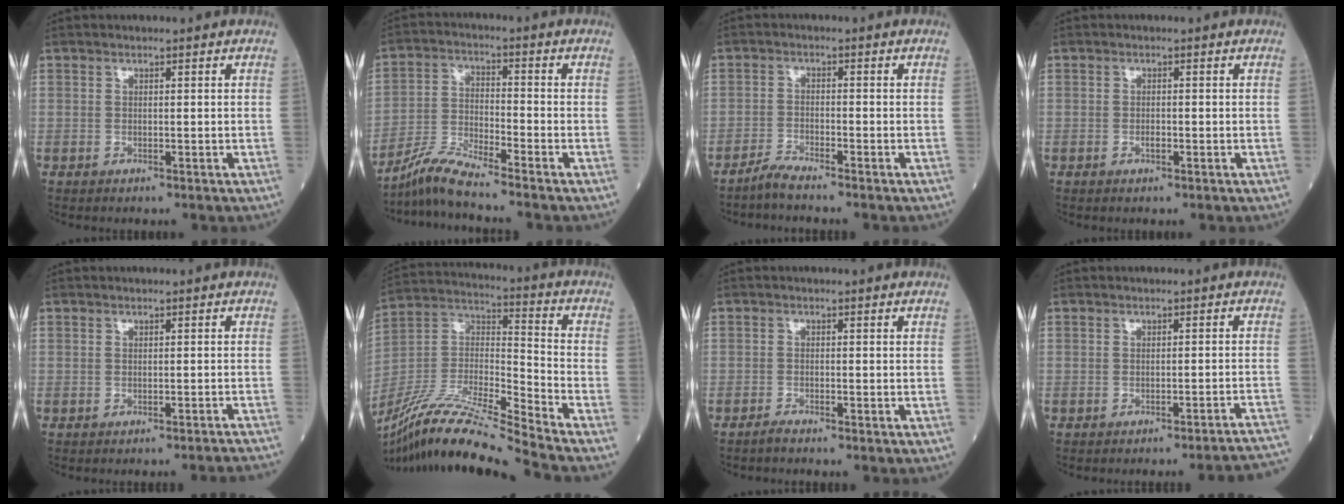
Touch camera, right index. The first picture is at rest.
{"total": 6.5, "force": [-6.0, -1.2, 2.1], "torque": [-0.050, -0.019, -0.120]}
{"total": 2.7, "force": [-2.6, -0.5, 0.7], "torque": [-0.021, -0.011, -0.056]}
{"total": 0.9, "force": [-0.4, 0.3, 0.8], "torque": [-0.014, 0.001, -0.005]}
{"total": 4.2, "force": [-4.1, -0.5, 0.9], "torque": [-0.007, -0.014, -0.042]}
{"total": 20.4, "force": [-18.0, -1.6, 9.3], "torque": [-0.206, -0.007, -0.334]}
{"total": 1.2, "force": [-1.2, -0.2, 0.3], "torque": [-0.011, -0.003, -0.024]}
{"total": 11.1, "force": [-10.8, -1.8, 2.0], "torque": [0.009, -0.012, -0.120]}